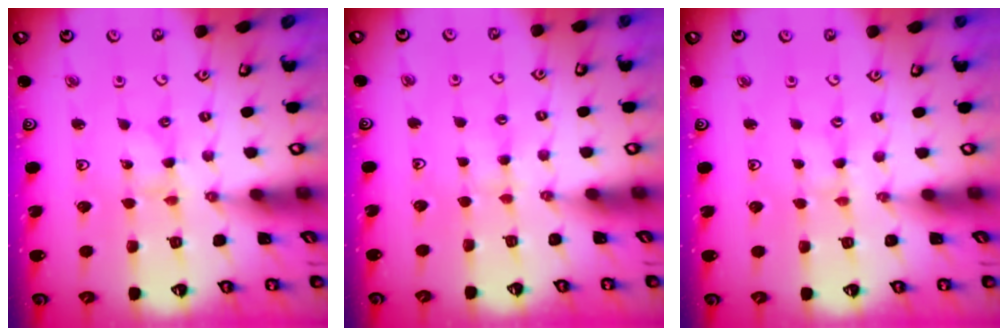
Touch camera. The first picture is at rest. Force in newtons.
{"total": 2.9, "press": 2.9, "slide": 0.4}
{"total": 0.0}